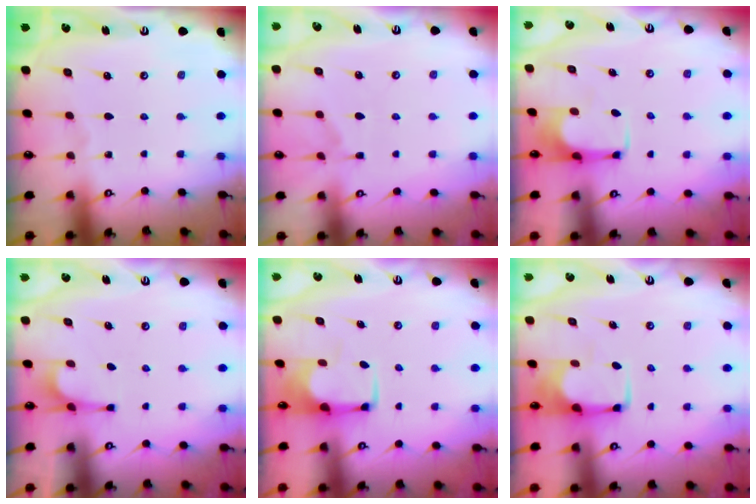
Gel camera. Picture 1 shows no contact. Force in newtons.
{"total": 1.0, "press": 0.2, "slide": 1.0}
{"total": 0.8, "press": 0.1, "slide": 0.8}
{"total": 2.1, "press": 1.9, "slide": 0.8}
{"total": 1.9, "press": 1.6, "slide": 1.0}
{"total": 1.9, "press": 1.6, "slide": 1.0}